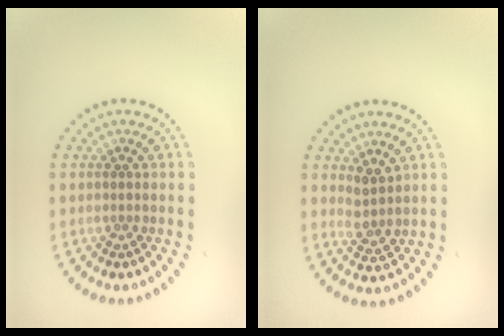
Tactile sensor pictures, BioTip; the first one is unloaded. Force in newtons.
{"total": 2.1, "press": 1.7, "slide": 1.1}